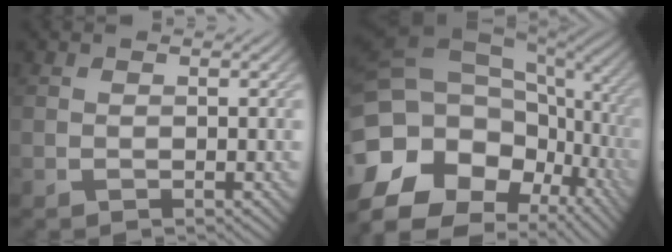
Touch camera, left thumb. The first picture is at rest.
{"total": 18.1, "force": [-7.3, 12.5, 10.8], "torque": [-0.266, 0.013, -0.105]}